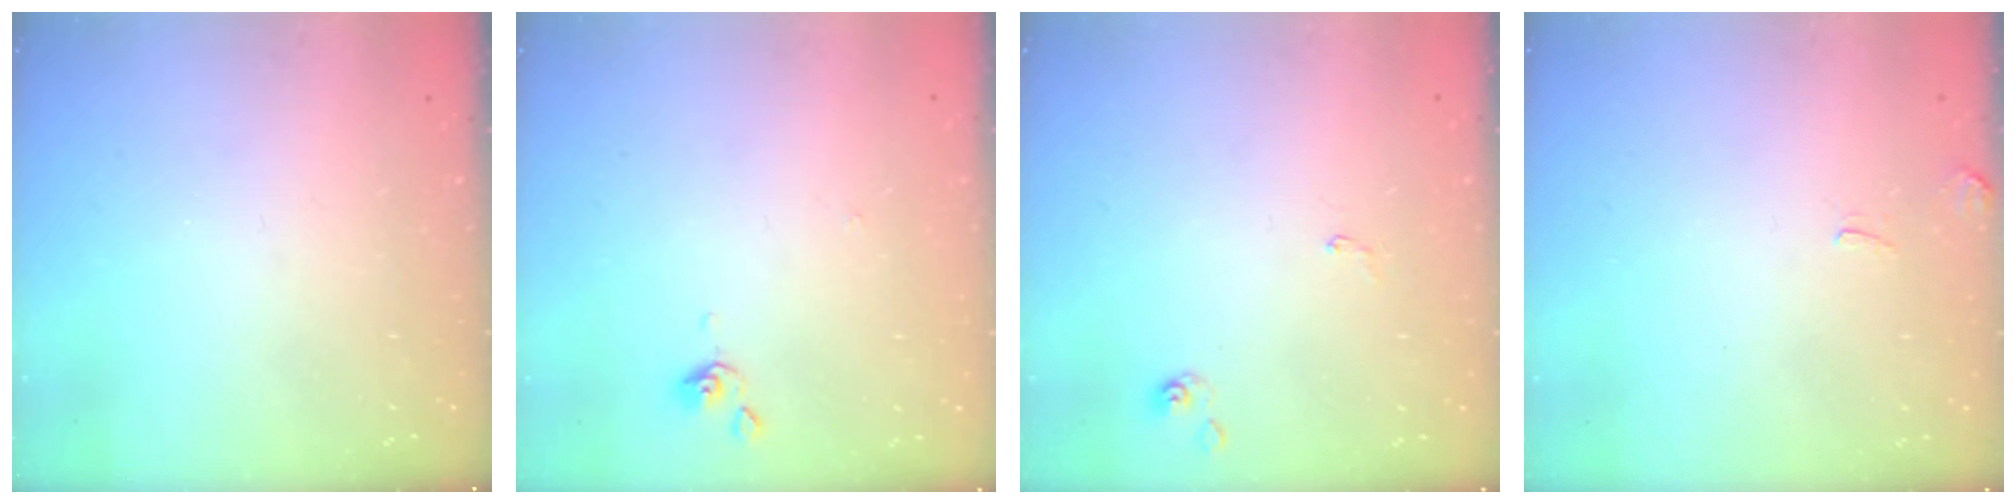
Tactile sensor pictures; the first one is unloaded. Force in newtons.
{"total": 0.0}
{"total": 0.6, "press": 0.6, "slide": 0.1}
{"total": 1.5, "press": 1.4, "slide": 0.5}